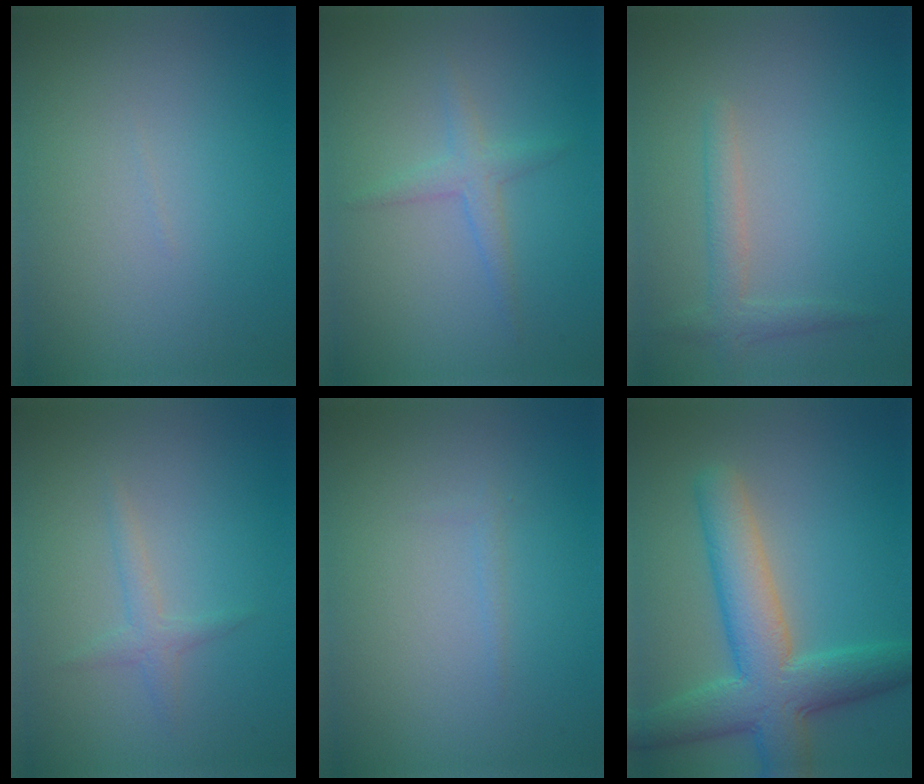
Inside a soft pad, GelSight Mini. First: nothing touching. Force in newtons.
{"total": 1.8, "press": 1.8, "slide": 0.1}
{"total": 1.9, "press": 1.9, "slide": 0.0}
{"total": 1.5, "press": 1.5, "slide": 0.0}
{"total": 0.6, "press": 0.5, "slide": 0.1}
{"total": 7.7, "press": 7.7, "slide": 0.4}